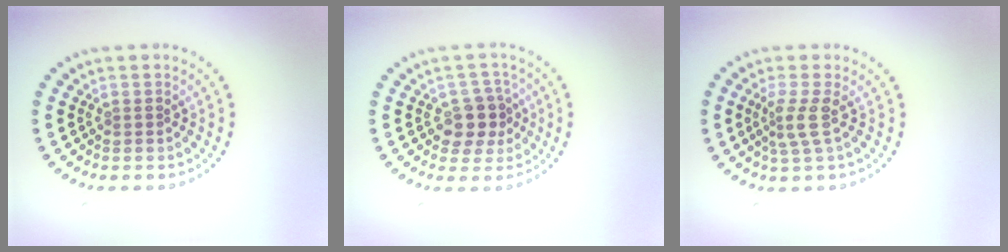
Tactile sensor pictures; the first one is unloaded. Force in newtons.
{"total": 3.5, "press": 3.2, "slide": 1.3}
{"total": 2.4, "press": 1.7, "slide": 1.7}